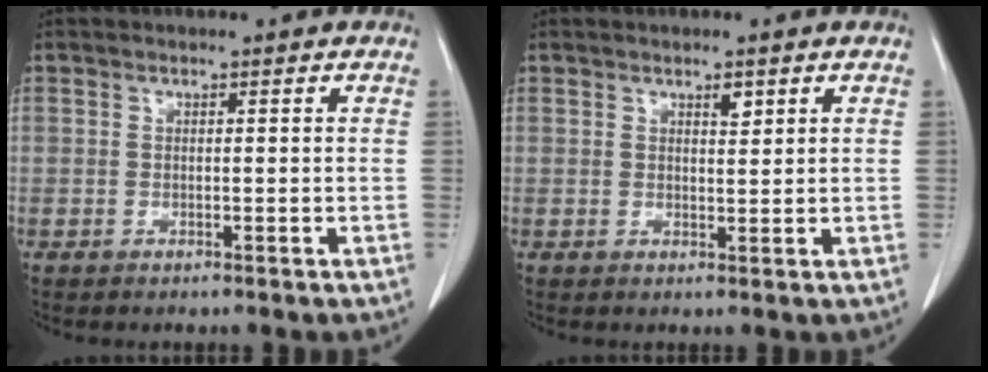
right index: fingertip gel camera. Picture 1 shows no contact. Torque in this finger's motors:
{"motor_torque": [0.02, 0.00, 0.00, 0.00]}